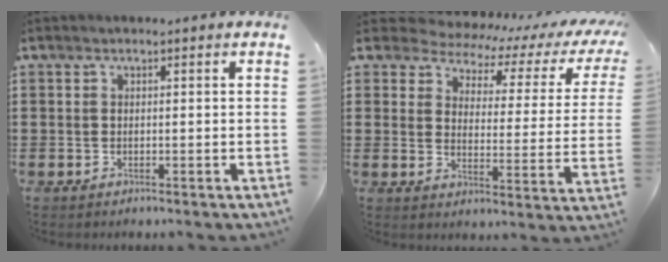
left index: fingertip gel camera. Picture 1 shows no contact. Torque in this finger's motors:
{"motor_torque": [2.14, 0.00, 0.20, -0.02]}